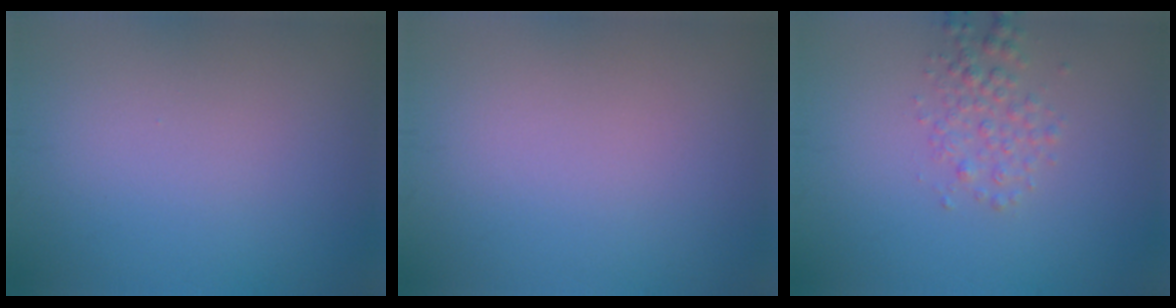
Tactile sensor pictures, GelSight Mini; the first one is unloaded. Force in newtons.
{"total": 0.0}
{"total": 2.1, "press": 2.1, "slide": 0.1}